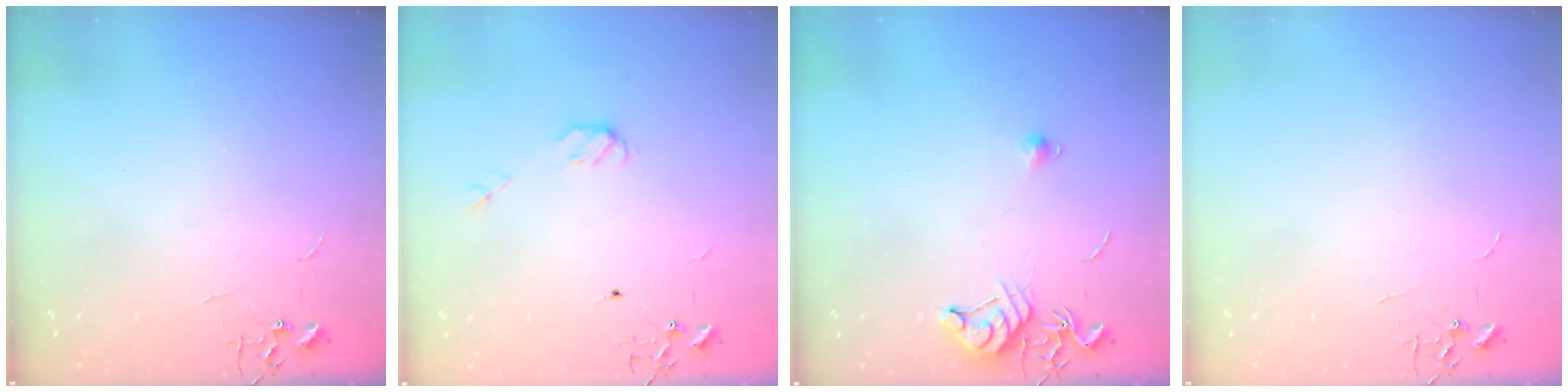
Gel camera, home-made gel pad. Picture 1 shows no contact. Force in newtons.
{"total": 4.3, "press": 4.2, "slide": 0.7}
{"total": 7.8, "press": 7.7, "slide": 0.8}
{"total": 0.0}